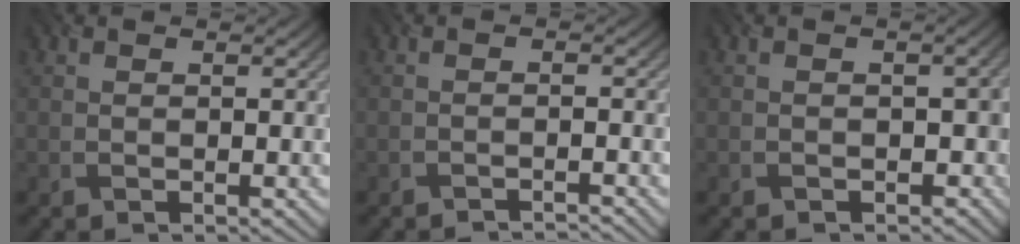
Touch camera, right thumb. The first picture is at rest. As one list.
[{"total": 1.8, "force": [-1.6, 0.1, 0.7], "torque": [-0.003, 0.003, -0.032]}, {"total": 2.6, "force": [-1.0, 1.9, 1.3], "torque": [-0.016, -0.007, -0.013]}]